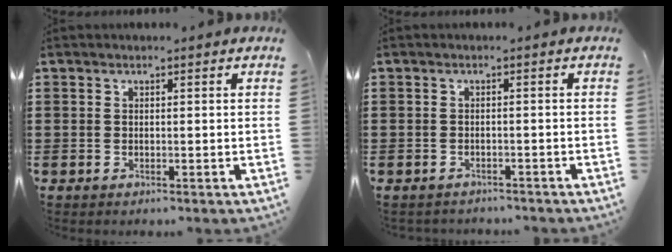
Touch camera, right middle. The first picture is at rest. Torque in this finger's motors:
{"motor_torque": [-0.28, 0.23, -0.06, -0.02]}